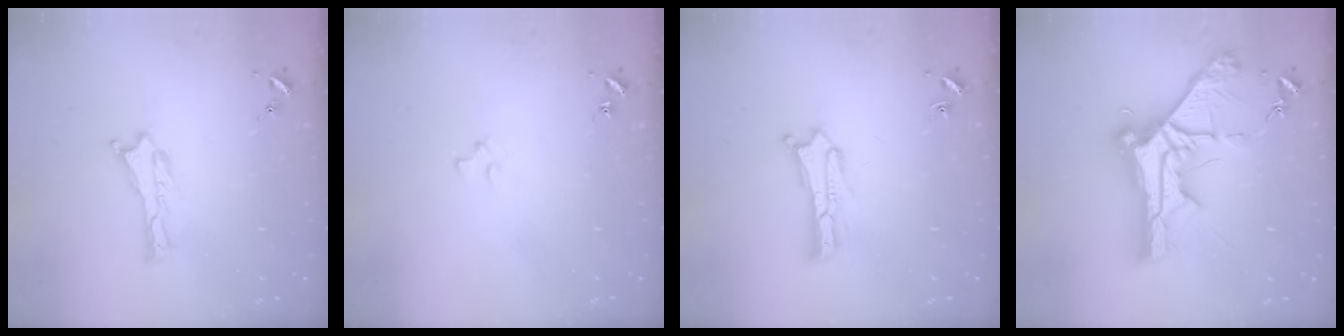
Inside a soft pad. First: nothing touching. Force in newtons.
{"total": 1.9, "press": 1.9, "slide": 0.2}
{"total": 1.2, "press": 1.2, "slide": 0.2}
{"total": 12.1, "press": 12.0, "slide": 1.1}